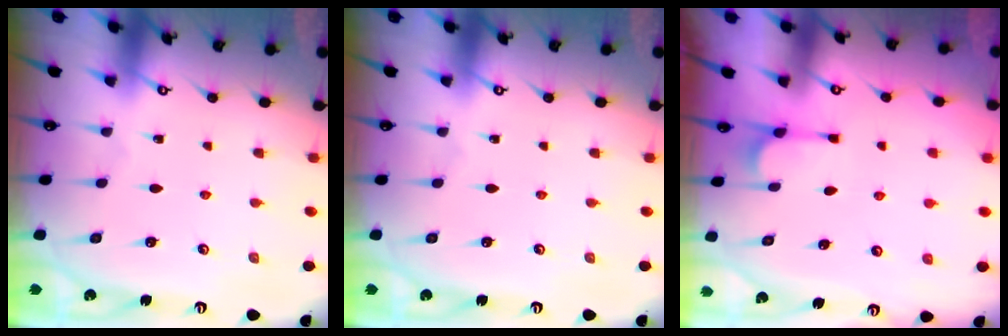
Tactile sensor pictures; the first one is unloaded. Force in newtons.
{"total": 0.0}
{"total": 1.7, "press": 1.3, "slide": 1.1}